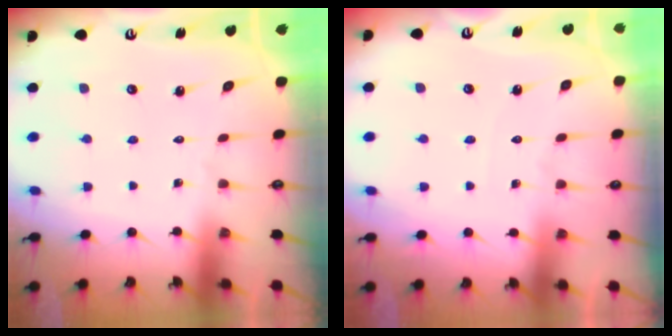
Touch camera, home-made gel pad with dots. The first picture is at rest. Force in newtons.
{"total": 3.4, "press": 3.4, "slide": 0.5}